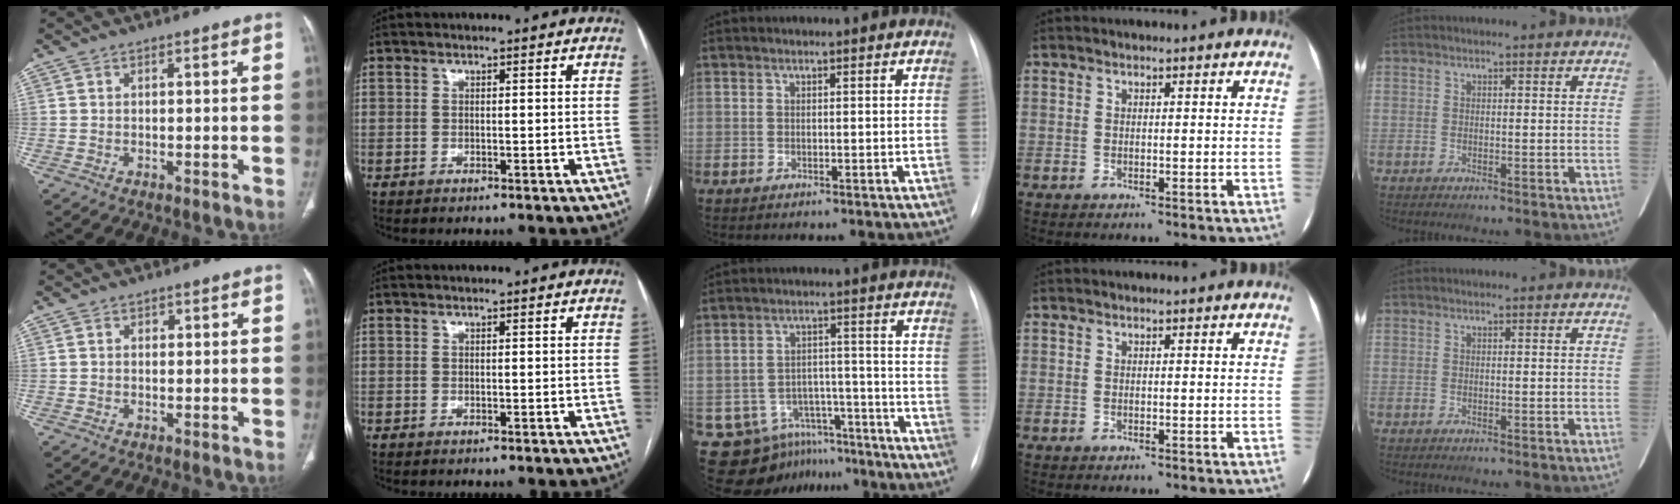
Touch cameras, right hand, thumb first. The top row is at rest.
{"thumb": {"total": 0.7, "force": [0.2, 0.7, 0.3], "torque": [0.000, 0.002, 0.001]}, "middle": {"total": 11.7, "force": [-8.8, 7.7, 1.3], "torque": [-0.017, 0.046, -0.117]}}